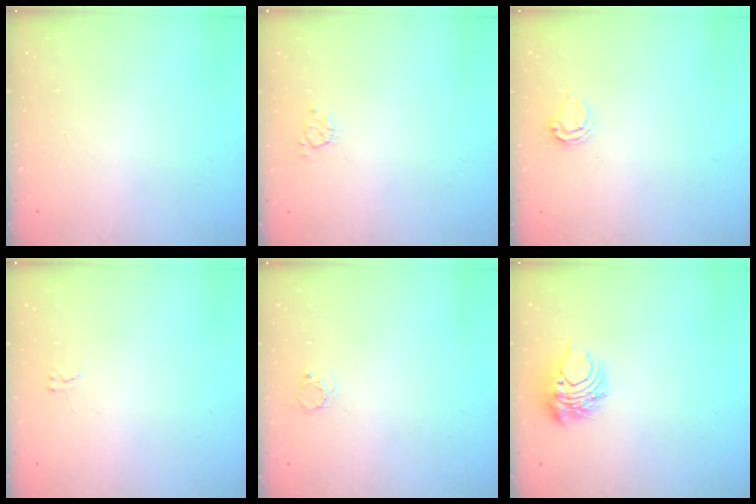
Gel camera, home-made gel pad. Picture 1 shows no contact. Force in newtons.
{"total": 3.9, "press": 3.9, "slide": 0.5}
{"total": 4.7, "press": 4.7, "slide": 0.5}
{"total": 2.6, "press": 2.6, "slide": 0.3}
{"total": 3.6, "press": 3.6, "slide": 0.1}
{"total": 9.1, "press": 9.1, "slide": 0.6}